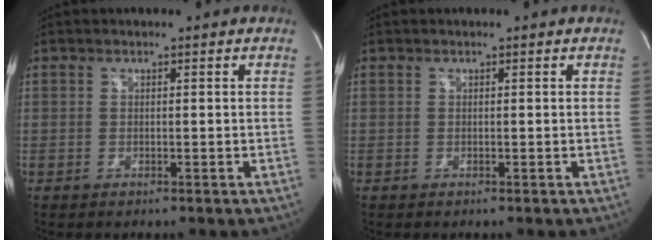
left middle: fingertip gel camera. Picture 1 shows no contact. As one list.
[{"total": 0.0}]